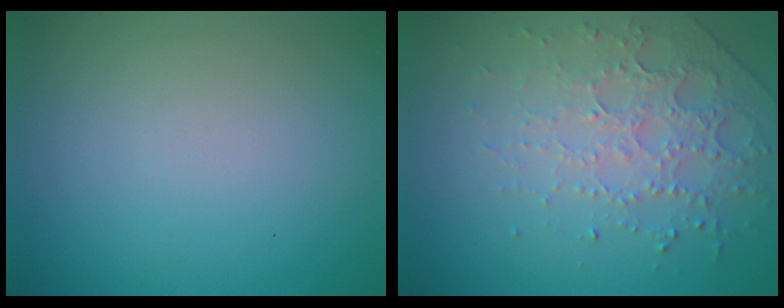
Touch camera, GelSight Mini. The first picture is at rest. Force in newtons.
{"total": 4.4, "press": 3.1, "slide": 3.2}